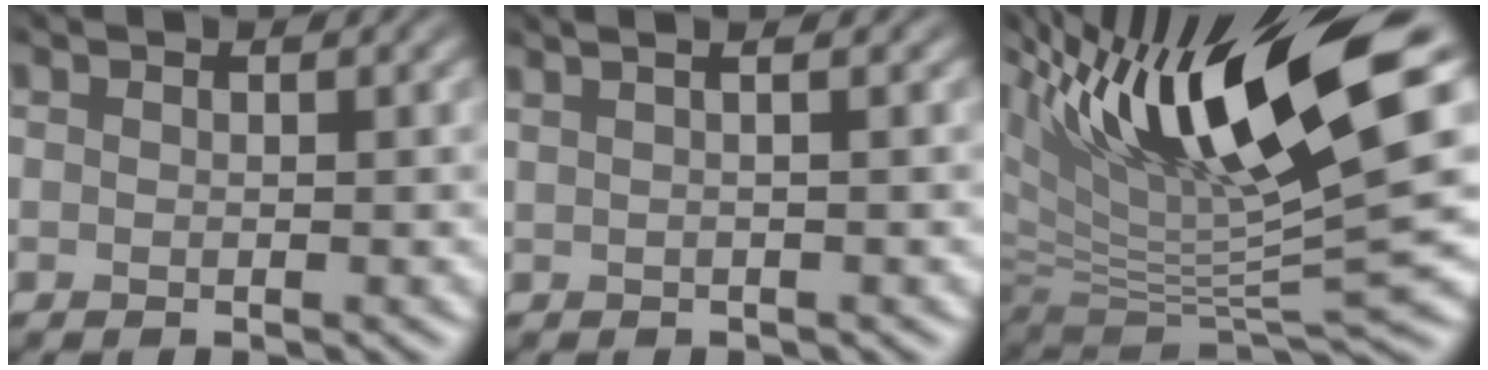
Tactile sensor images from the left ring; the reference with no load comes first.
{"total": 4.2, "force": [2.3, 1.6, 3.1], "torque": [-0.008, 0.038, -0.012]}
{"total": 12.8, "force": [4.5, 3.1, 11.6], "torque": [-0.189, -0.008, 0.081]}